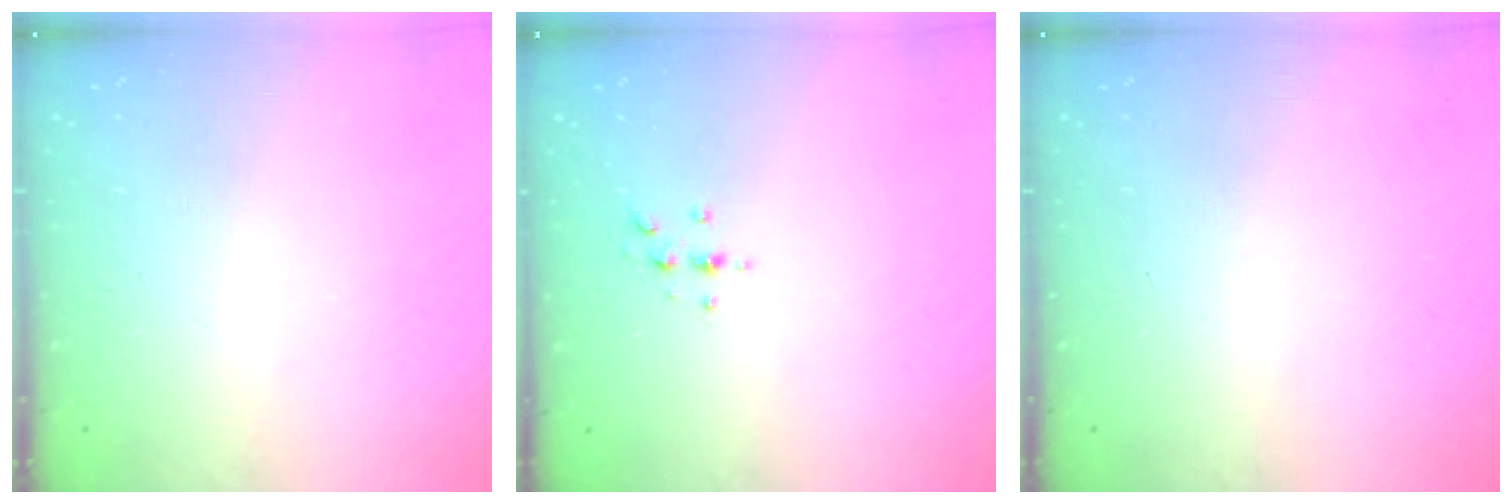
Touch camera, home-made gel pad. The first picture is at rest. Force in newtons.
{"total": 2.4, "press": 2.4, "slide": 0.3}
{"total": 0.0}